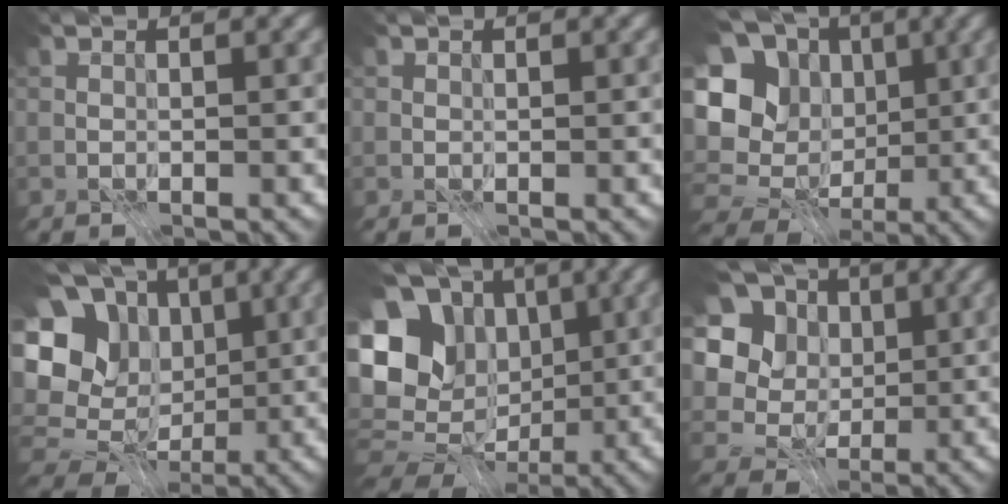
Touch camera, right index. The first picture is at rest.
{"total": 0.0}
{"total": 14.0, "force": [0.0, 11.8, 7.5], "torque": [-0.155, 0.021, -0.012]}
{"total": 14.6, "force": [0.7, 12.2, 8.1], "torque": [-0.169, 0.036, -0.001]}
{"total": 15.7, "force": [1.2, 12.8, 9.0], "torque": [-0.179, 0.024, 0.009]}
{"total": 14.5, "force": [2.3, 13.0, 5.9], "torque": [-0.176, 0.034, 0.027]}